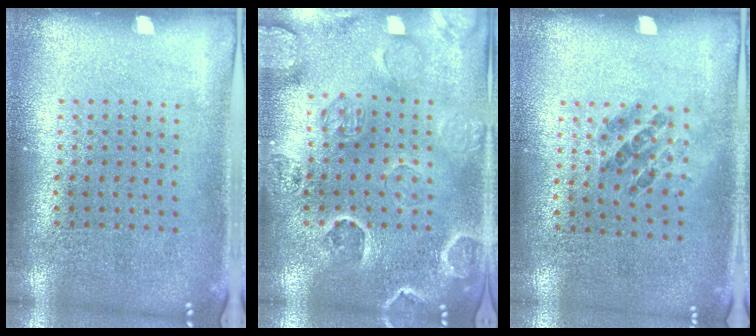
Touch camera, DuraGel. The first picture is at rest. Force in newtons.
{"total": 2.8, "press": 2.7, "slide": 0.5}
{"total": 1.1, "press": 0.6, "slide": 0.9}